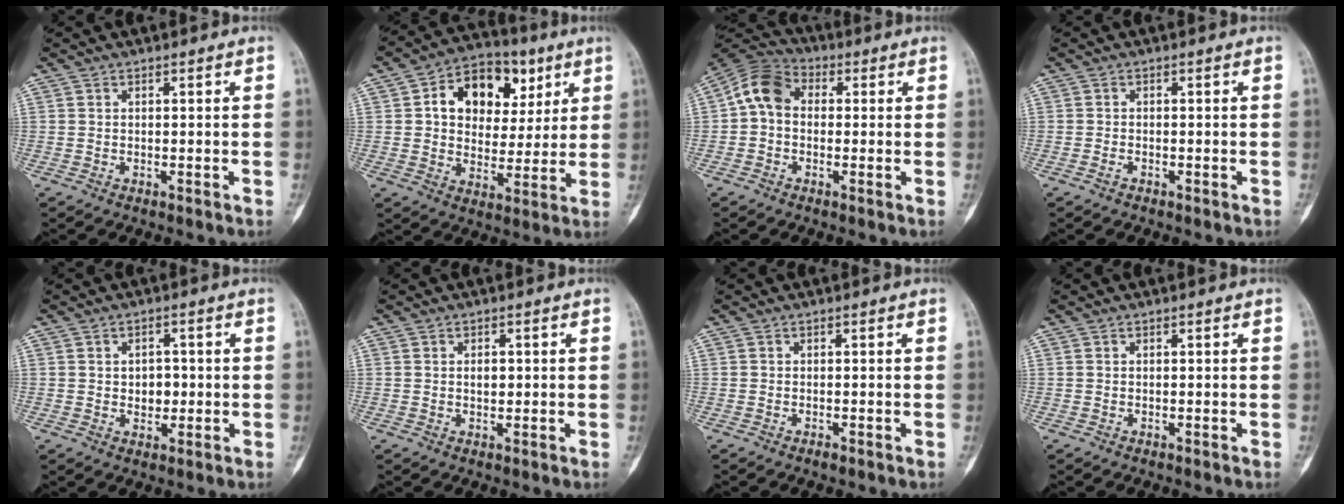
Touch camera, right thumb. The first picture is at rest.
{"total": 15.3, "force": [5.3, 11.0, 9.2], "torque": [-0.092, 0.002, 0.082]}
{"total": 8.6, "force": [0.4, 6.6, 5.5], "torque": [-0.092, 0.027, -0.010]}
{"total": 0.7, "force": [-0.5, 0.4, 0.3], "torque": [-0.003, 0.002, -0.012]}
{"total": 4.0, "force": [0.0, 3.0, 2.6], "torque": [-0.017, 0.002, 0.002]}
{"total": 2.0, "force": [0.3, 1.3, 1.5], "torque": [-0.020, 0.000, 0.006]}
{"total": 0.6, "force": [-0.4, 0.2, 0.3], "torque": [-0.005, 0.000, -0.009]}
{"total": 0.0}